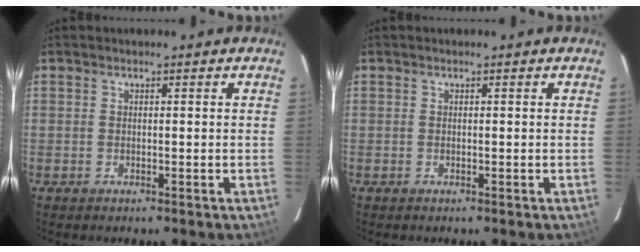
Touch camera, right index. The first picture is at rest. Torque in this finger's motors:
{"motor_torque": [0.01, -0.01, 0.01, 0.00]}